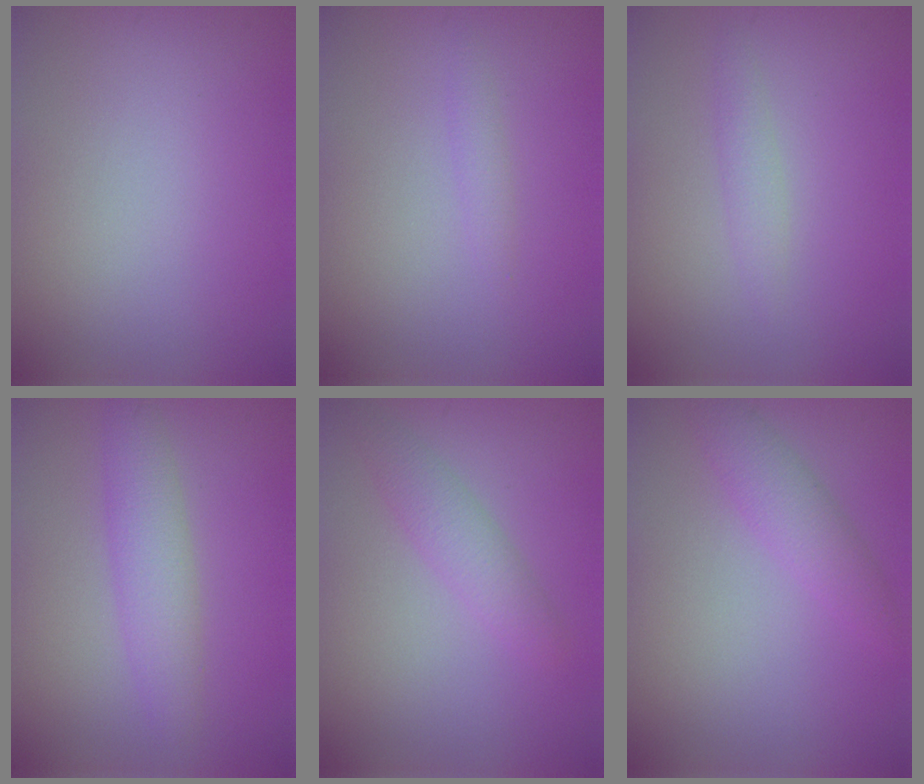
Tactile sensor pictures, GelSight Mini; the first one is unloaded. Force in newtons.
{"total": 0.9, "press": 0.9, "slide": 0.1}
{"total": 1.3, "press": 1.3, "slide": 0.0}
{"total": 3.3, "press": 3.3, "slide": 0.1}
{"total": 2.3, "press": 2.3, "slide": 0.1}
{"total": 2.5, "press": 2.5, "slide": 0.2}